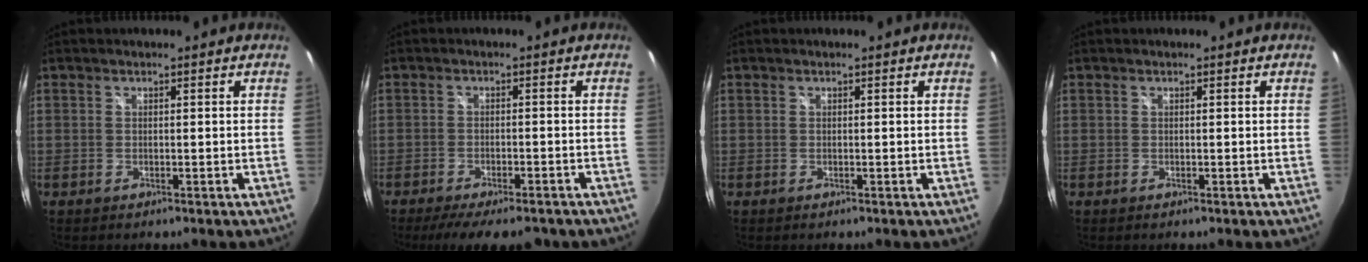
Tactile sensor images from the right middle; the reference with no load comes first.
{"total": 11.1, "force": [-9.1, 3.0, 5.7], "torque": [-0.117, -0.028, -0.134]}
{"total": 0.0}
{"total": 0.0}